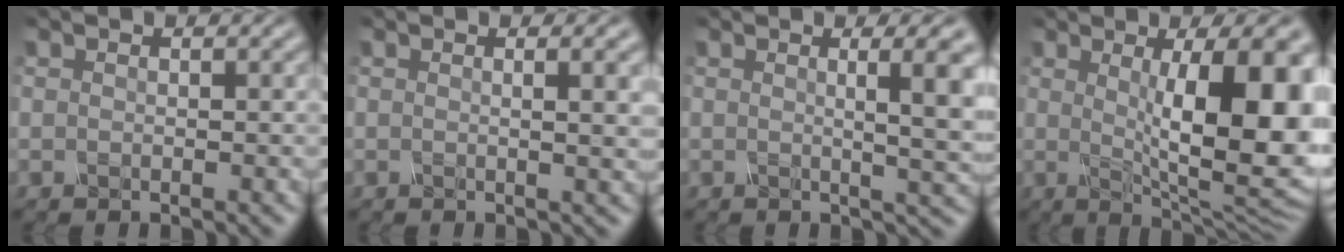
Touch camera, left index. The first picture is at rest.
{"total": 4.0, "force": [0.8, 1.4, 3.6], "torque": [-0.028, 0.009, 0.001]}
{"total": 6.2, "force": [1.1, 1.8, 5.9], "torque": [-0.052, 0.009, 0.012]}
{"total": 12.5, "force": [1.1, 3.4, 12.0], "torque": [-0.139, -0.006, 0.022]}